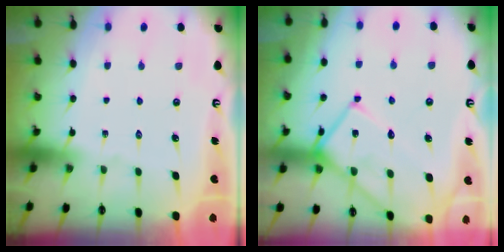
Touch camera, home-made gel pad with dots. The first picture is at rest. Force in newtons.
{"total": 15.3, "press": 15.2, "slide": 1.7}